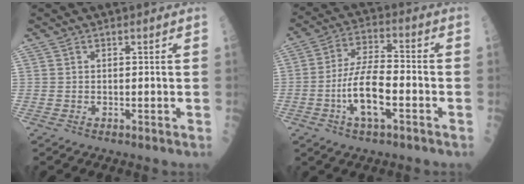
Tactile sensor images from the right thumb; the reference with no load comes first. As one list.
[{"total": 11.0, "force": [-3.5, 3.7, 9.8], "torque": [-0.194, 0.029, -0.065]}]